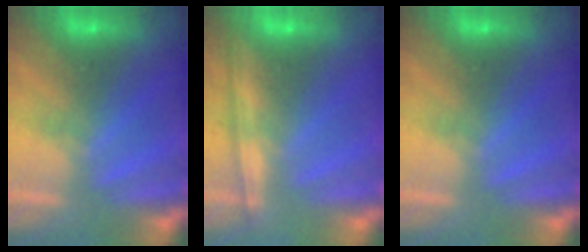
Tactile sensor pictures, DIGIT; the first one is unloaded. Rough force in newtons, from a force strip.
{"total": 1.2}
{"total": 0.0}